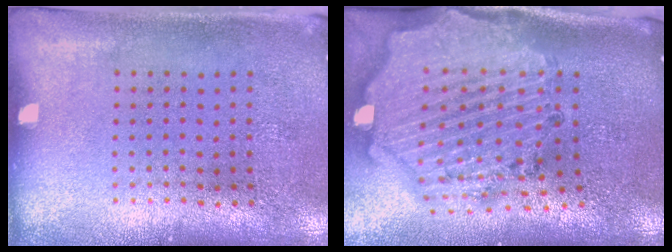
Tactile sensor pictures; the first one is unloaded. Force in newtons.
{"total": 3.0, "press": 2.7, "slide": 1.3}